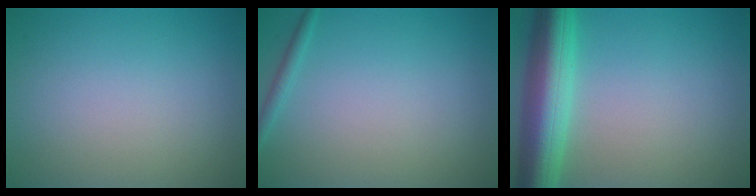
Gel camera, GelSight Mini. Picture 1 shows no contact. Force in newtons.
{"total": 1.0, "press": 1.0, "slide": 0.0}
{"total": 7.7, "press": 7.7, "slide": 0.3}